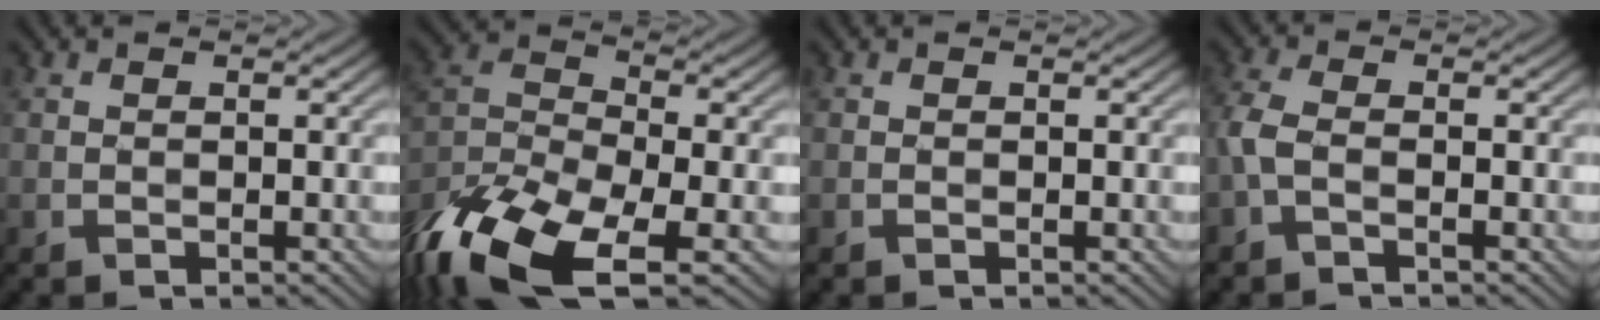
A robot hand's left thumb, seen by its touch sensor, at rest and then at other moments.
{"total": 16.1, "force": [-10.4, 6.1, 10.6], "torque": [-0.261, -0.028, -0.192]}
{"total": 0.0}
{"total": 2.9, "force": [-1.0, 1.0, 2.6], "torque": [-0.069, 0.003, -0.032]}